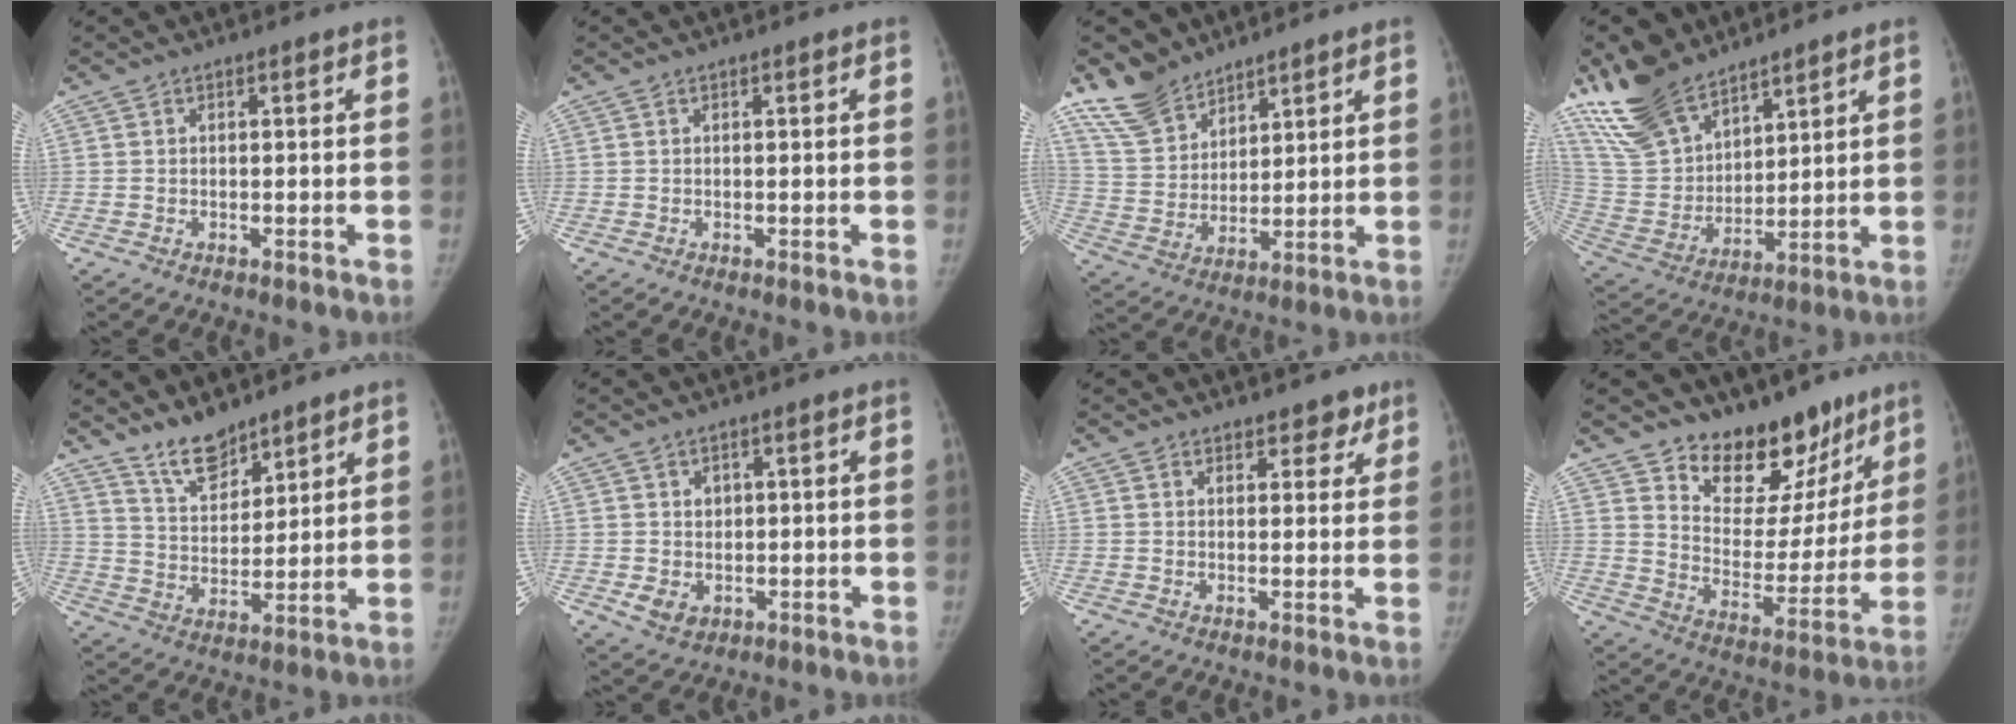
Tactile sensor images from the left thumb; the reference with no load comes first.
{"total": 0.0}
{"total": 10.3, "force": [8.6, 5.1, 2.6], "torque": [-0.038, -0.043, 0.183]}
{"total": 17.6, "force": [13.6, 8.3, 7.5], "torque": [-0.116, -0.054, 0.275]}
{"total": 8.5, "force": [7.1, 3.4, 3.1], "torque": [-0.032, -0.055, 0.138]}
{"total": 4.8, "force": [0.1, 4.2, 2.4], "torque": [-0.020, -0.004, 0.015]}
{"total": 3.6, "force": [2.7, 2.2, 1.0], "torque": [0.019, -0.013, 0.034]}
{"total": 17.5, "force": [13.3, 9.5, 6.1], "torque": [-0.015, -0.099, 0.203]}